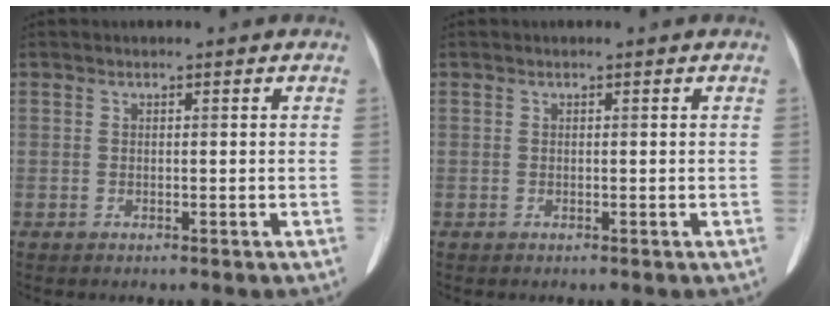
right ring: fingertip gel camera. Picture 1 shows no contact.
{"total": 0.0}